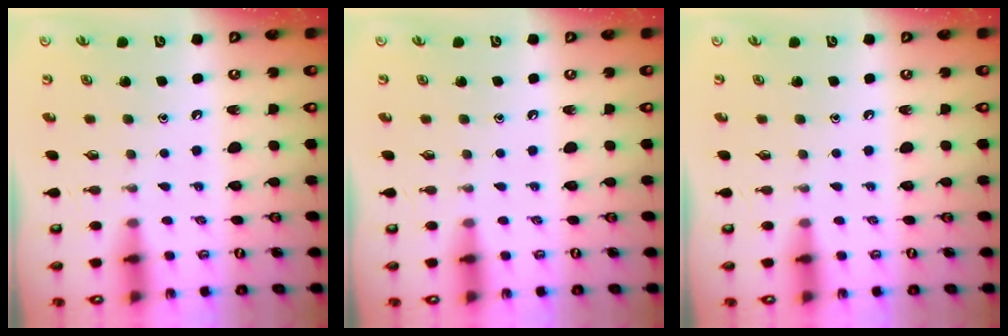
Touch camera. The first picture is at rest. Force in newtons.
{"total": 0.0}
{"total": 0.0}